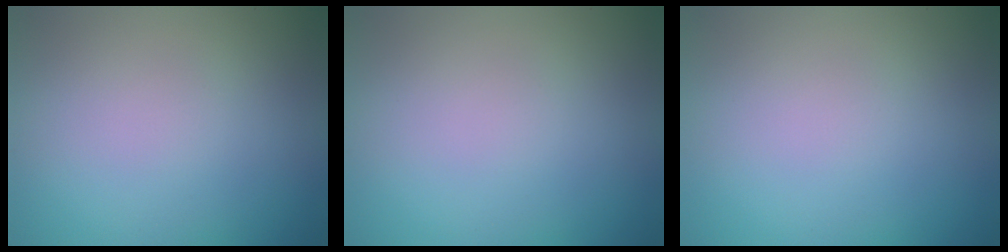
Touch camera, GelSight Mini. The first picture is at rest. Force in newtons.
{"total": 0.0}
{"total": 0.0}